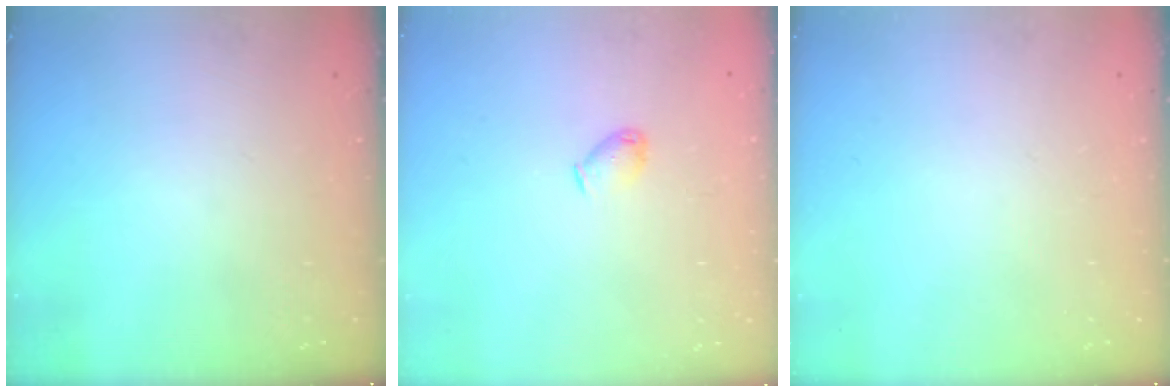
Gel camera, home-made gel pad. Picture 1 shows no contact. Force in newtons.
{"total": 4.1, "press": 4.1, "slide": 0.7}
{"total": 0.0}